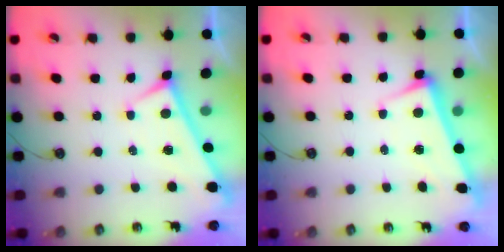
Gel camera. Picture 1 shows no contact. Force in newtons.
{"total": 3.5, "press": 3.3, "slide": 1.1}